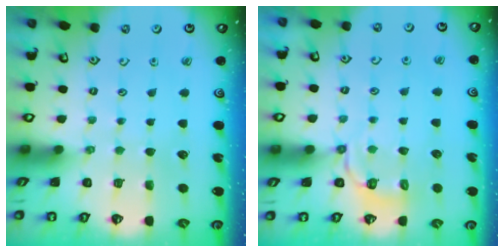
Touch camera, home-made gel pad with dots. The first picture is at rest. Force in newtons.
{"total": 3.9, "press": 3.5, "slide": 1.7}